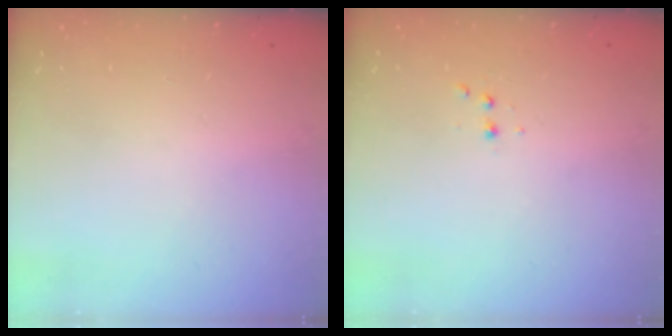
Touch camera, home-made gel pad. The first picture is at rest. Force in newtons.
{"total": 2.5, "press": 2.4, "slide": 0.5}